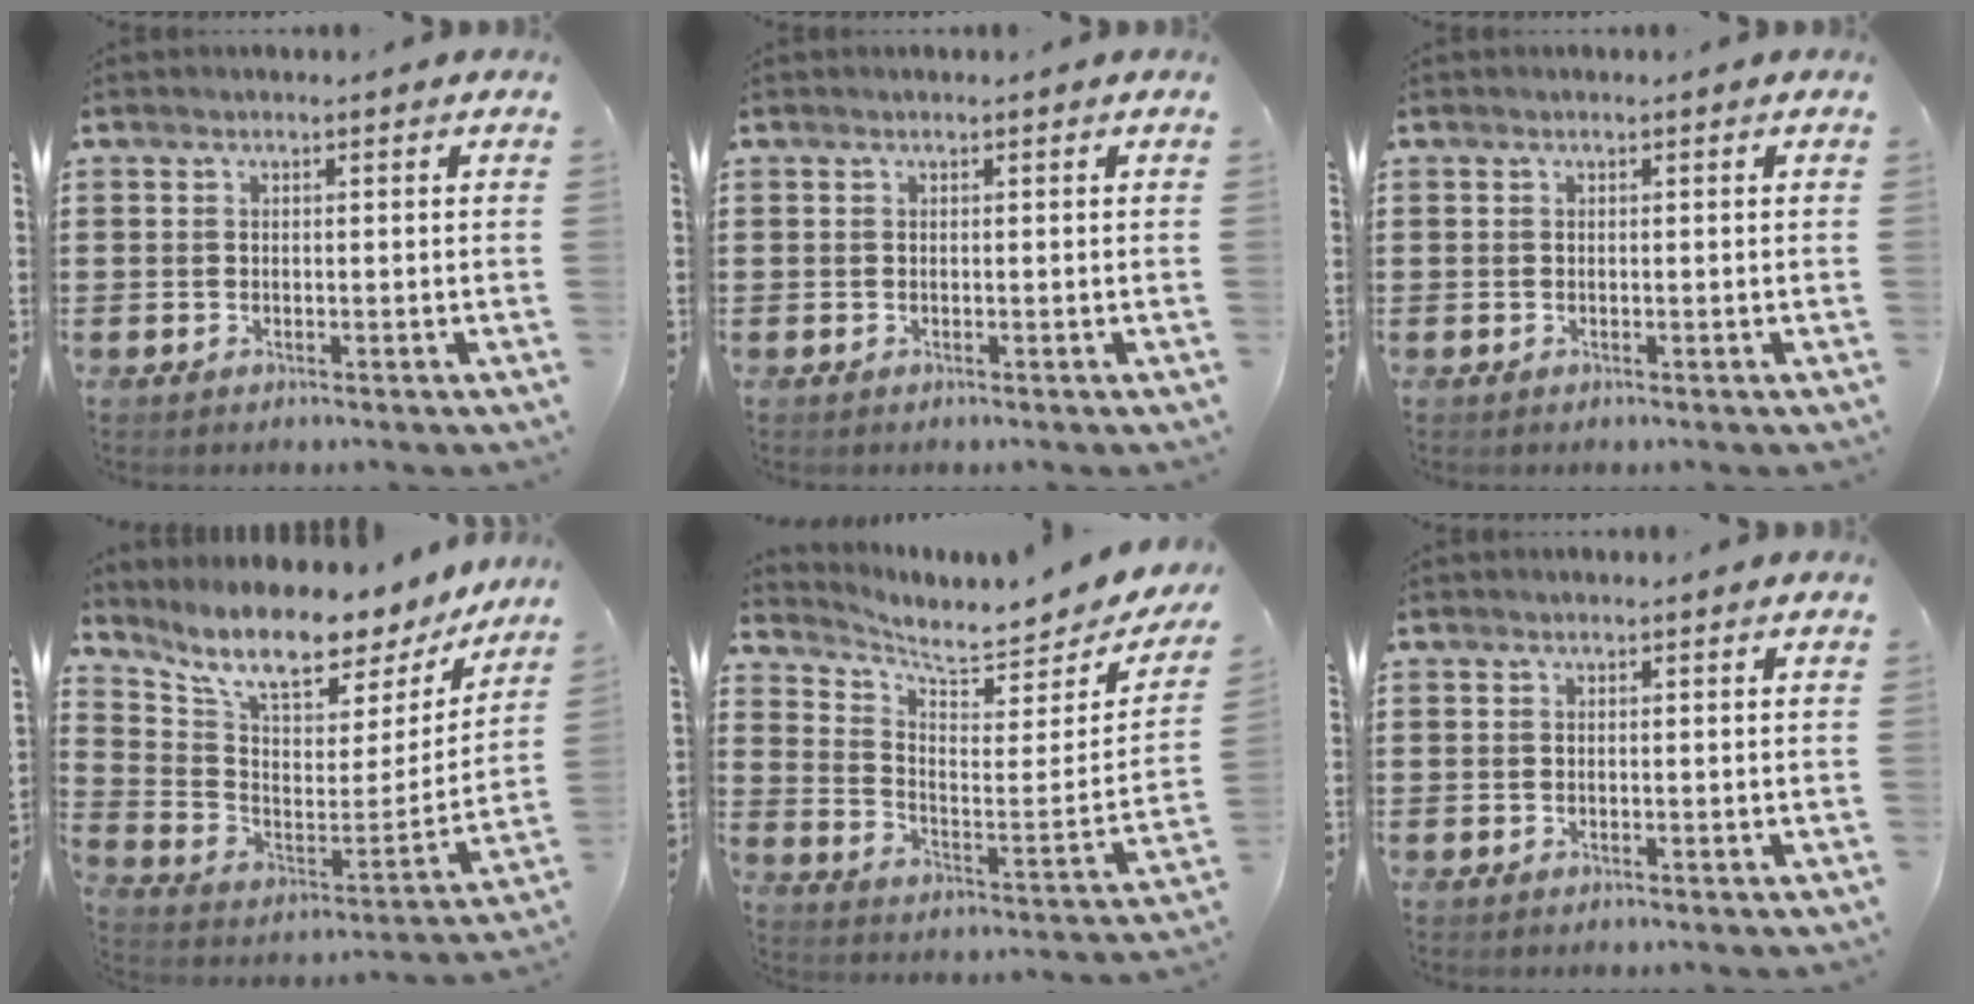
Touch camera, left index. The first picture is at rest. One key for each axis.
{"total": 0.0}
{"total": 0.0}
{"total": 10.3, "fx": 8.5, "fy": 2.4, "fz": 5.3, "tx": -0.117, "ty": -0.073, "tz": 0.140}
{"total": 5.5, "fx": 4.9, "fy": 0.7, "fz": 2.3, "tx": -0.058, "ty": -0.051, "tz": 0.075}
{"total": 0.0}